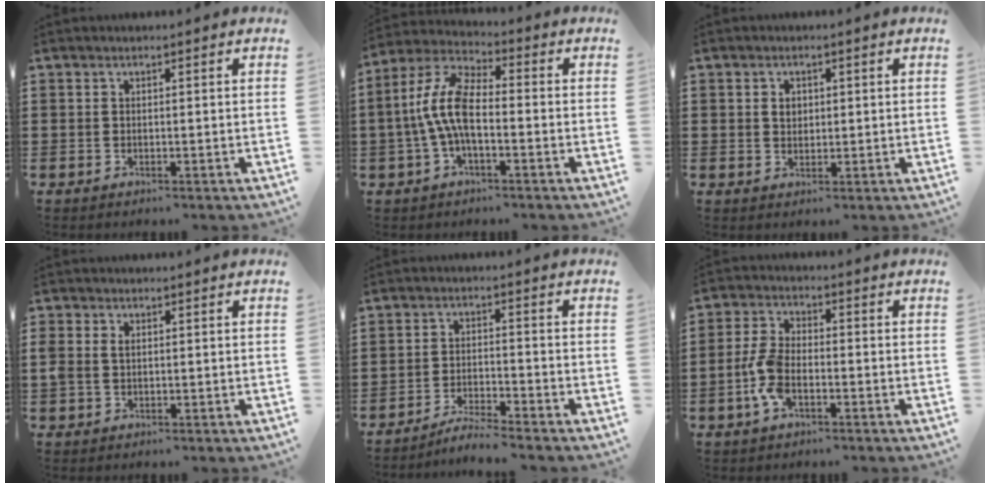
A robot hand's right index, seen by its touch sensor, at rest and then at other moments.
{"total": 8.9, "force": [-1.1, 3.7, 8.0], "torque": [-0.194, -0.007, -0.028]}
{"total": 2.0, "force": [0.4, 1.5, 1.2], "torque": [-0.027, 0.009, 0.006]}
{"total": 1.5, "force": [0.3, 1.2, 1.0], "torque": [-0.022, 0.008, 0.004]}
{"total": 3.7, "force": [-3.6, -0.4, 0.7], "torque": [-0.017, 0.001, -0.073]}
{"total": 6.1, "force": [-2.1, 2.9, 4.9], "torque": [-0.127, -0.003, -0.049]}